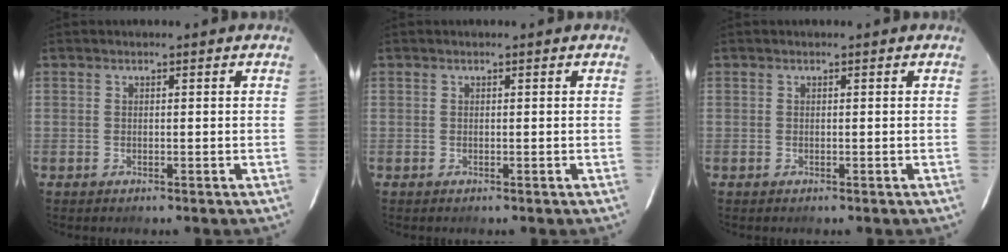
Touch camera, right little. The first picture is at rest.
{"total": 0.0}
{"total": 0.0}